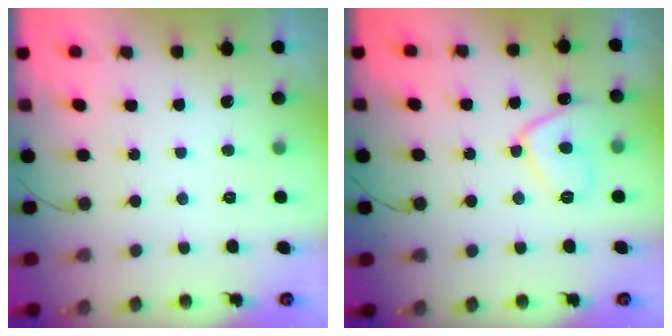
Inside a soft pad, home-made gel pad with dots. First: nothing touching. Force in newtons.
{"total": 10.1, "press": 10.0, "slide": 1.1}